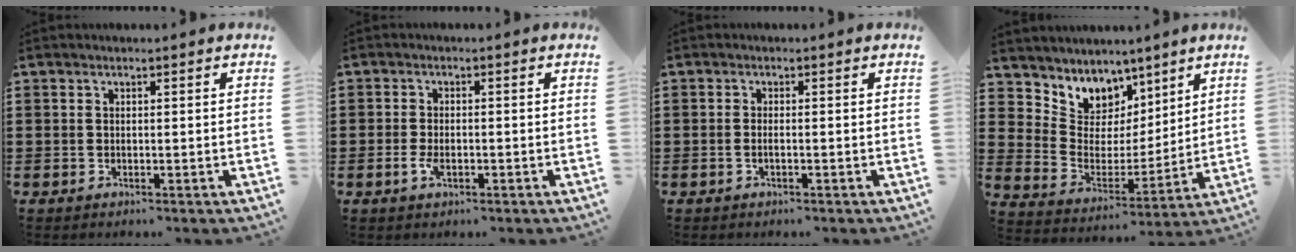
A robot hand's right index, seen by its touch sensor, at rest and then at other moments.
{"total": 2.5, "force": [-0.6, 1.1, 2.1], "torque": [-0.054, -0.008, -0.012]}
{"total": 0.8, "force": [-0.1, 0.0, 0.8], "torque": [-0.016, -0.007, 0.000]}
{"total": 6.9, "force": [5.1, 4.5, -1.2], "torque": [-0.032, -0.057, 0.094]}